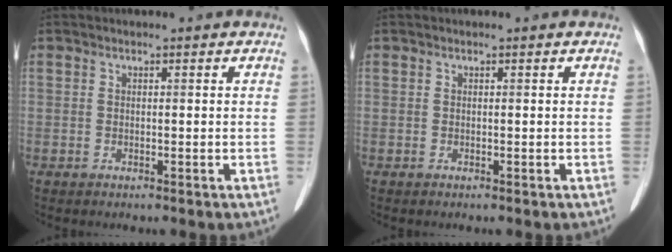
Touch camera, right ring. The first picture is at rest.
{"total": 0.0}